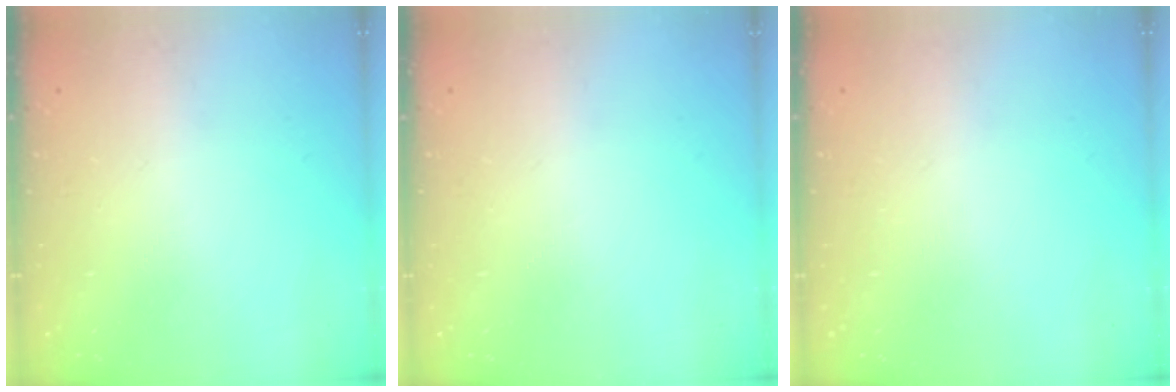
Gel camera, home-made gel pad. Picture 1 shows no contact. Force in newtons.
{"total": 0.0}
{"total": 0.0}